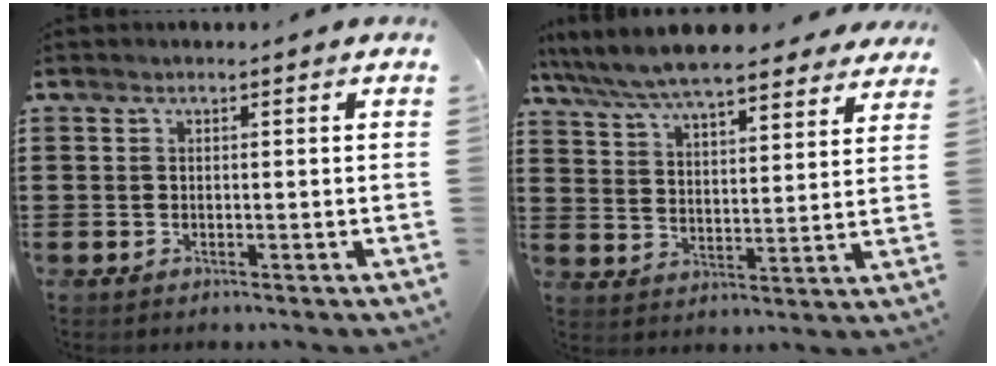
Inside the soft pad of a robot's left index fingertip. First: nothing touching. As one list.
[{"total": 8.2, "force": [7.7, 0.6, 2.9], "torque": [-0.086, -0.037, 0.138]}]